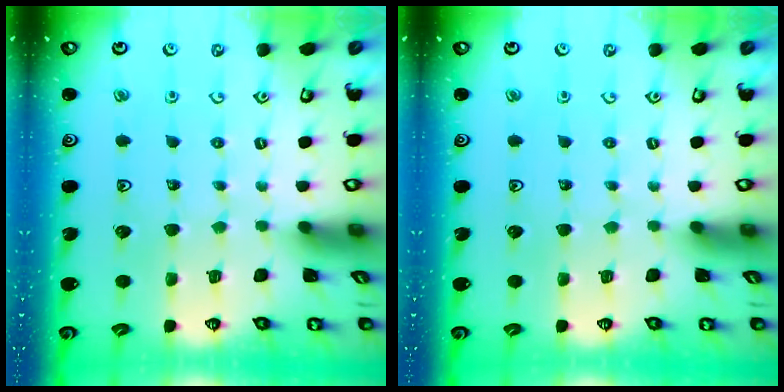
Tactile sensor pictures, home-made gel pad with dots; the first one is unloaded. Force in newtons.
{"total": 0.0}